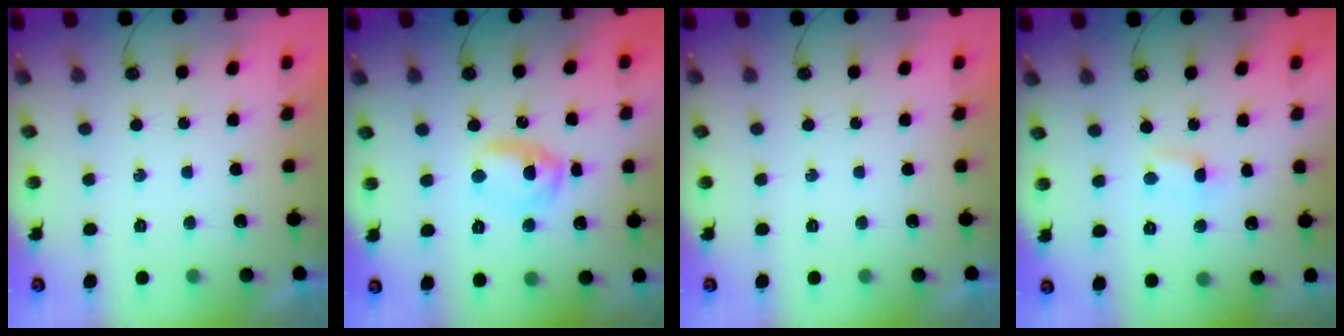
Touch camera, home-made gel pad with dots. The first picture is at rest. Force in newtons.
{"total": 9.0, "press": 9.0, "slide": 0.7}
{"total": 0.0}
{"total": 1.3, "press": 1.3, "slide": 0.2}